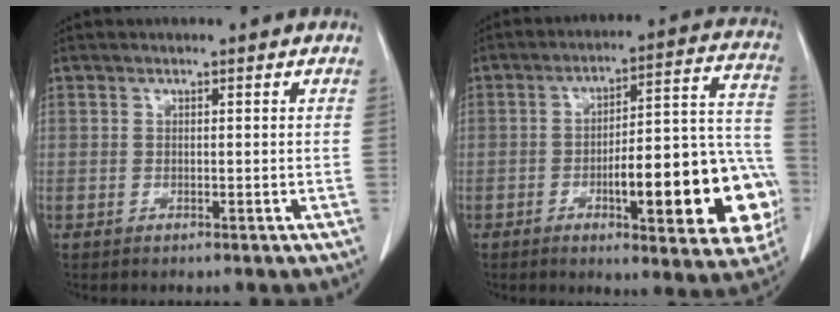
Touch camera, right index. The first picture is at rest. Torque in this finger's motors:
{"motor_torque": [1.52, -0.62, 0.75, 0.15]}